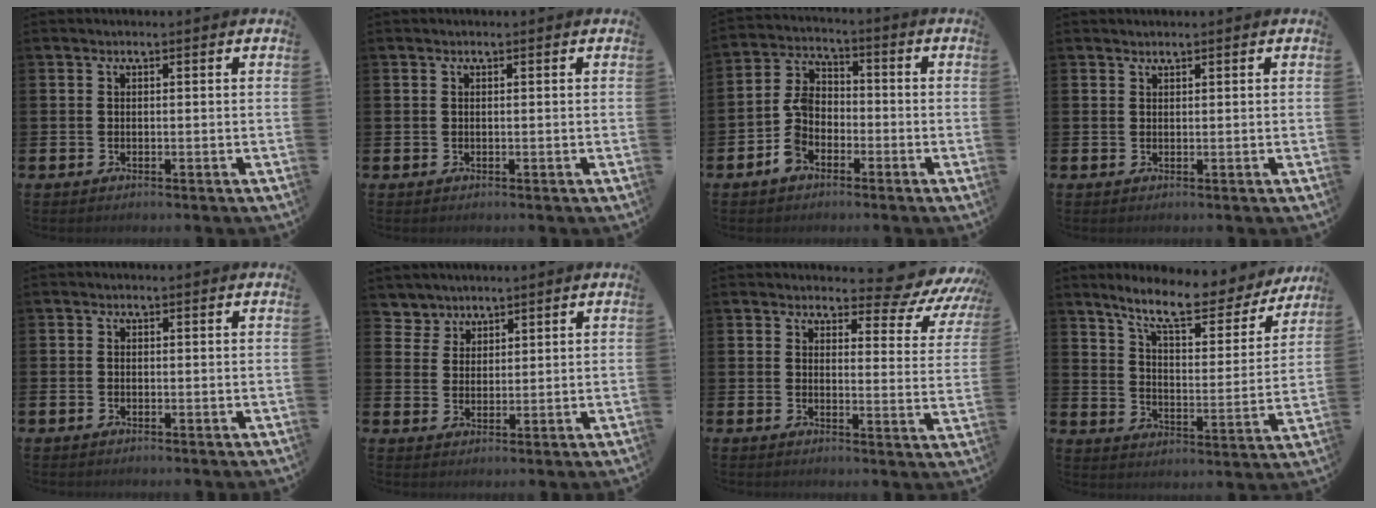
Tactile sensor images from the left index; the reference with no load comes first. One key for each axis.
{"total": 0.0}
{"total": 5.9, "fx": -2.5, "fy": 4.0, "fz": 3.4, "tx": -0.084, "ty": 0.010, "tz": -0.054}
{"total": 0.9, "fx": 0.9, "fy": 0.2, "fz": 0.0, "tx": 0.014, "ty": -0.004, "tz": 0.014}
{"total": 0.6, "fx": -0.3, "fy": 0.5, "fz": 0.3, "tx": -0.002, "ty": 0.001, "tz": -0.009}
{"total": 2.7, "fx": 2.4, "fy": 1.3, "fz": -0.1, "tx": 0.009, "ty": -0.008, "tz": 0.045}
{"total": 5.3, "fx": 4.7, "fy": 1.9, "fz": 1.7, "tx": -0.017, "ty": -0.045, "tz": 0.071}
{"total": 10.1, "fx": 8.9, "fy": 2.1, "fz": 4.3, "tx": -0.108, "ty": -0.054, "tz": 0.151}